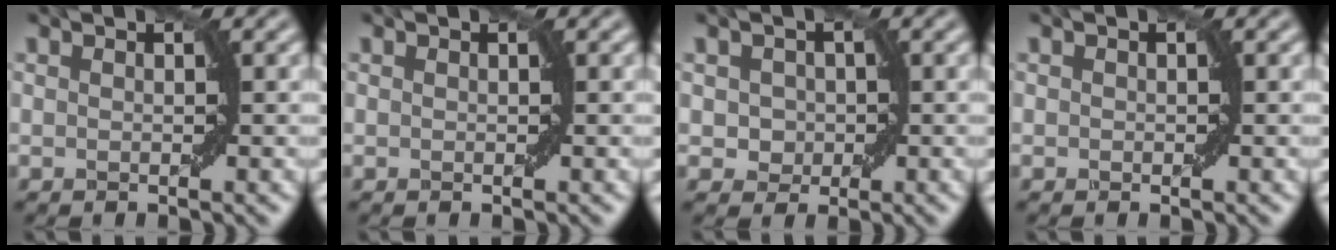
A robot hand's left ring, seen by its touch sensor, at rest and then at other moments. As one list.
[{"total": 0.0}, {"total": 1.9, "force": [0.1, 1.7, 0.8], "torque": [-0.007, 0.003, -0.002]}, {"total": 0.0}]